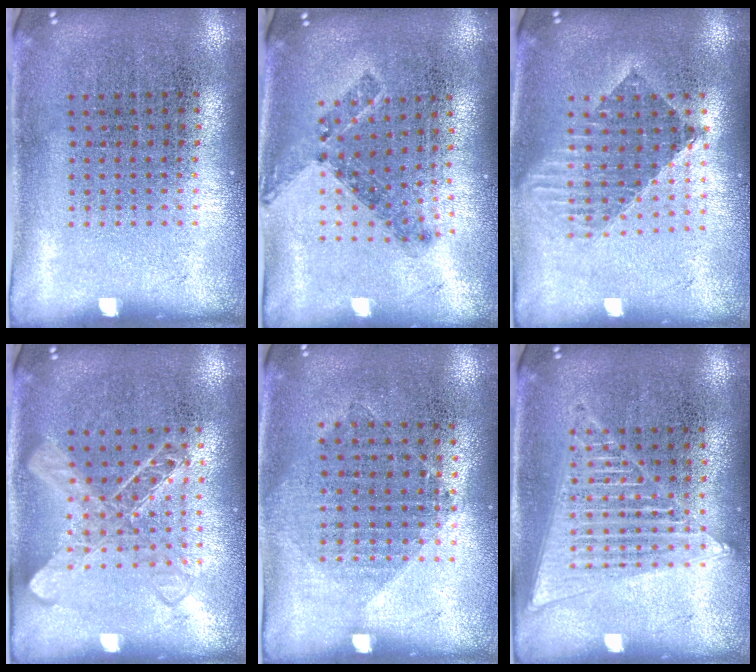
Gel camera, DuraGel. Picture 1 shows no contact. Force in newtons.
{"total": 0.8, "press": 0.7, "slide": 0.5}
{"total": 1.6, "press": 1.3, "slide": 0.9}
{"total": 1.4, "press": 1.4, "slide": 0.4}
{"total": 1.1, "press": 0.9, "slide": 0.5}
{"total": 1.6, "press": 1.6, "slide": 0.2}